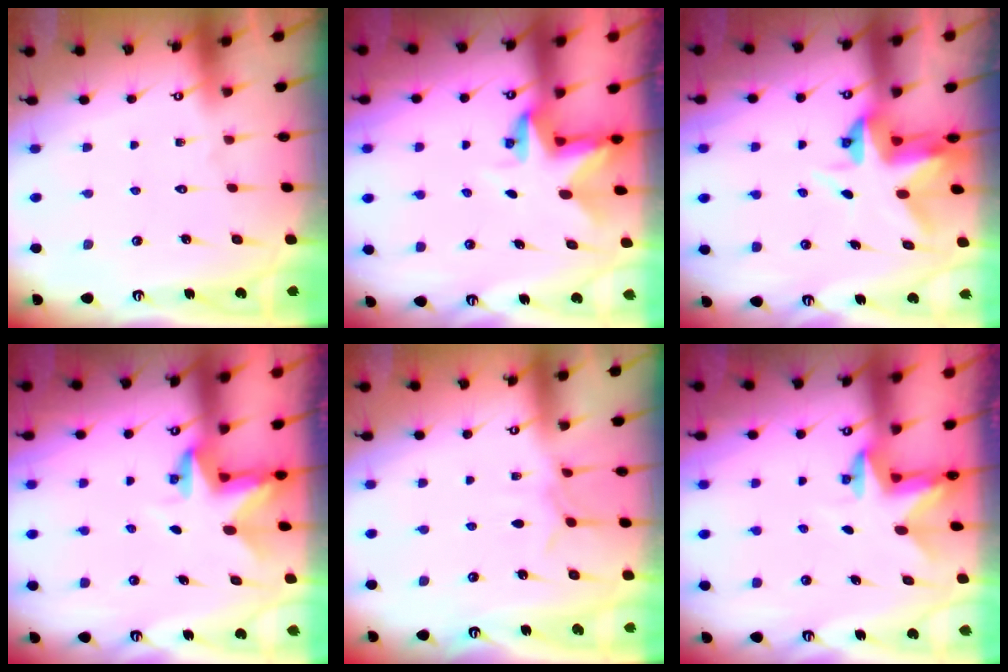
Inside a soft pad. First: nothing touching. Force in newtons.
{"total": 3.4, "press": 3.4, "slide": 0.2}
{"total": 4.6, "press": 4.6, "slide": 0.2}
{"total": 2.8, "press": 2.8, "slide": 0.2}
{"total": 4.6, "press": 4.6, "slide": 0.6}
{"total": 2.5, "press": 2.5, "slide": 0.4}